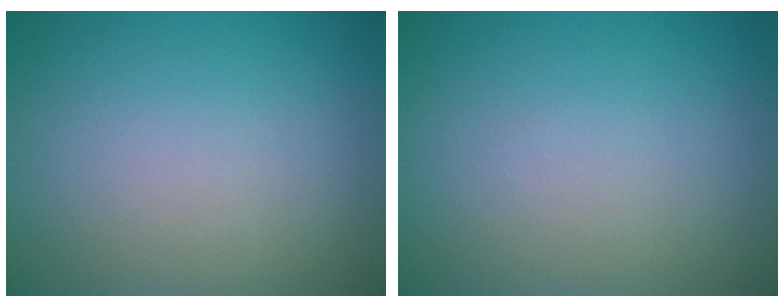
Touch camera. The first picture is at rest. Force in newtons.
{"total": 0.0}